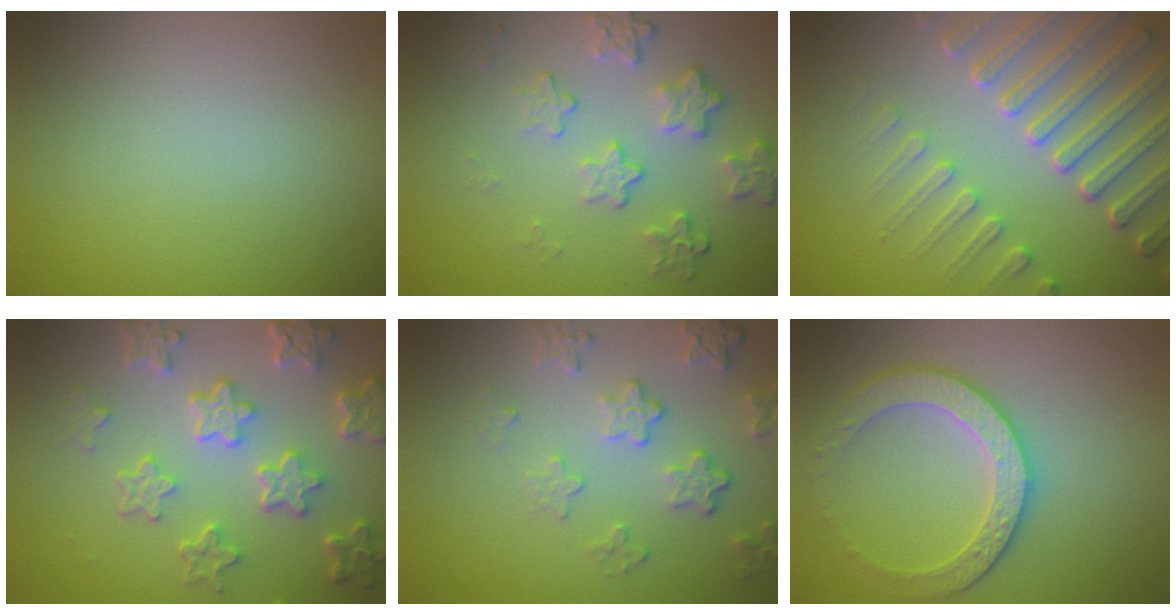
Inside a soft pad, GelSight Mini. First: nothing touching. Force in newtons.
{"total": 4.4, "press": 3.1, "slide": 3.1}
{"total": 6.8, "press": 5.4, "slide": 4.1}
{"total": 6.2, "press": 4.8, "slide": 4.0}
{"total": 4.1, "press": 3.2, "slide": 2.6}
{"total": 3.6, "press": 3.5, "slide": 0.8}